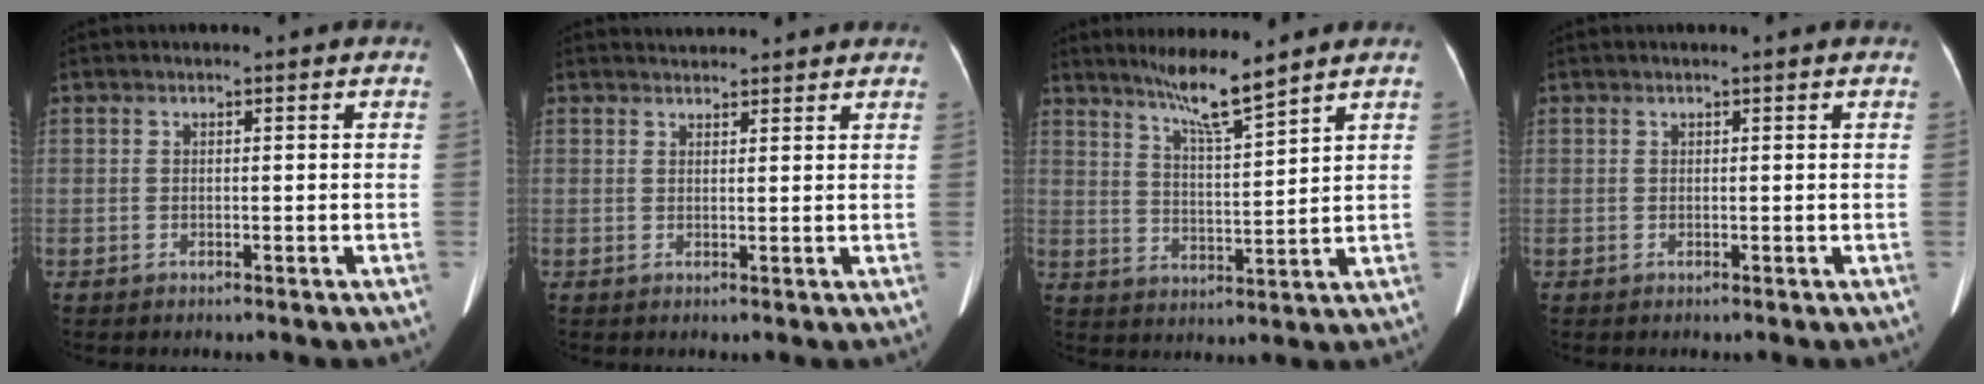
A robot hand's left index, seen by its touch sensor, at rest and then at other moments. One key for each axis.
{"total": 5.4, "fx": 5.2, "fy": 1.1, "fz": 1.1, "tx": -0.014, "ty": 0.026, "tz": 0.059}
{"total": 7.3, "fx": 6.0, "fy": -1.0, "fz": 4.1, "tx": -0.079, "ty": -0.014, "tz": 0.110}
{"total": 1.1, "fx": 1.0, "fy": -0.1, "fz": 0.5, "tx": -0.008, "ty": 0.012, "tz": 0.016}